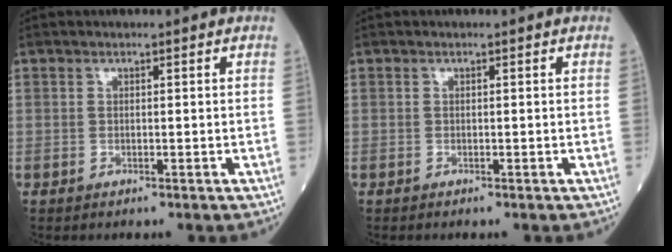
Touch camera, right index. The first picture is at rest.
{"total": 0.0}